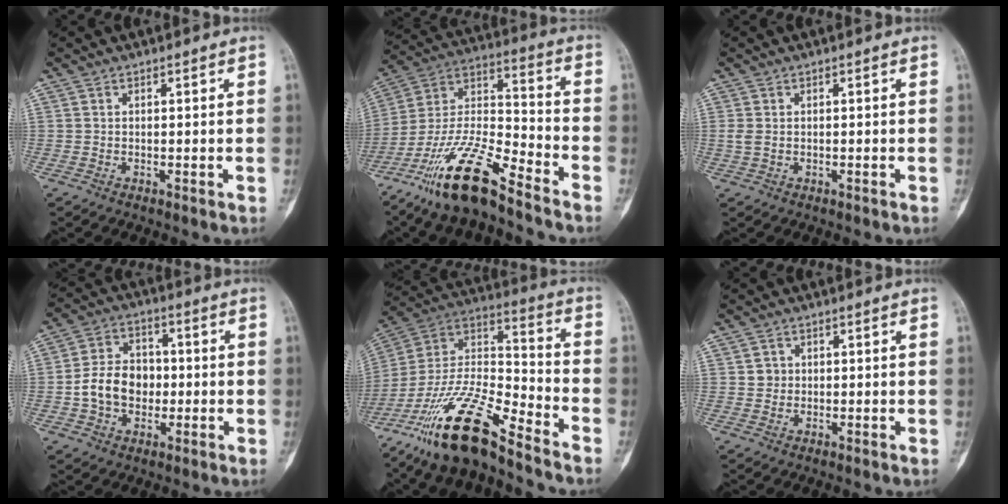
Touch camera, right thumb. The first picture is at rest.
{"total": 18.3, "force": [-13.2, 4.4, 12.0], "torque": [-0.230, 0.073, -0.246]}
{"total": 1.6, "force": [-0.1, 1.1, 1.2], "torque": [-0.035, 0.007, -0.003]}
{"total": 10.4, "force": [-1.3, 8.1, 6.4], "torque": [-0.089, 0.029, -0.029]}
{"total": 21.3, "force": [-15.4, 5.5, 13.7], "torque": [-0.275, 0.067, -0.287]}
{"total": 1.8, "force": [0.3, 1.8, 0.4], "torque": [0.009, 0.006, 0.004]}